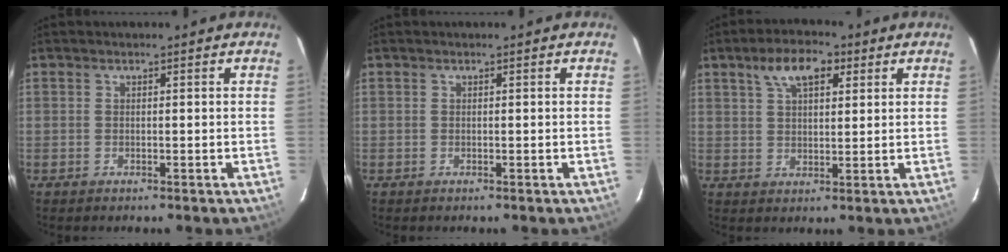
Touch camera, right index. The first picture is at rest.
{"total": 0.0}
{"total": 7.6, "force": [3.9, 3.7, 5.4], "torque": [-0.100, 0.022, 0.067]}